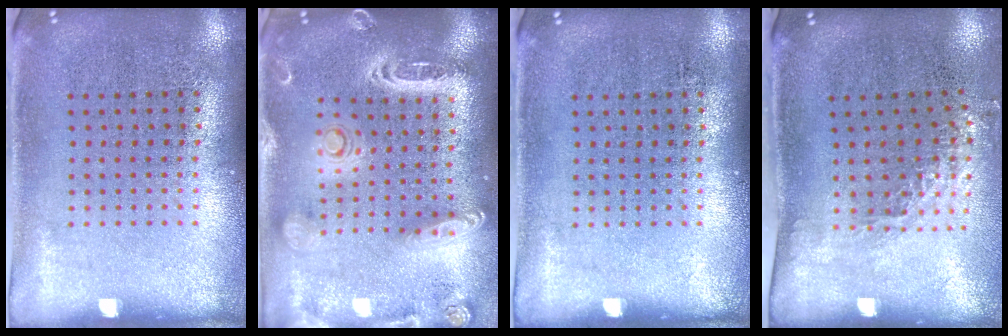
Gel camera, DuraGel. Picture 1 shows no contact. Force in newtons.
{"total": 2.6, "press": 2.3, "slide": 1.2}
{"total": 0.0}
{"total": 1.2, "press": 1.0, "slide": 0.8}